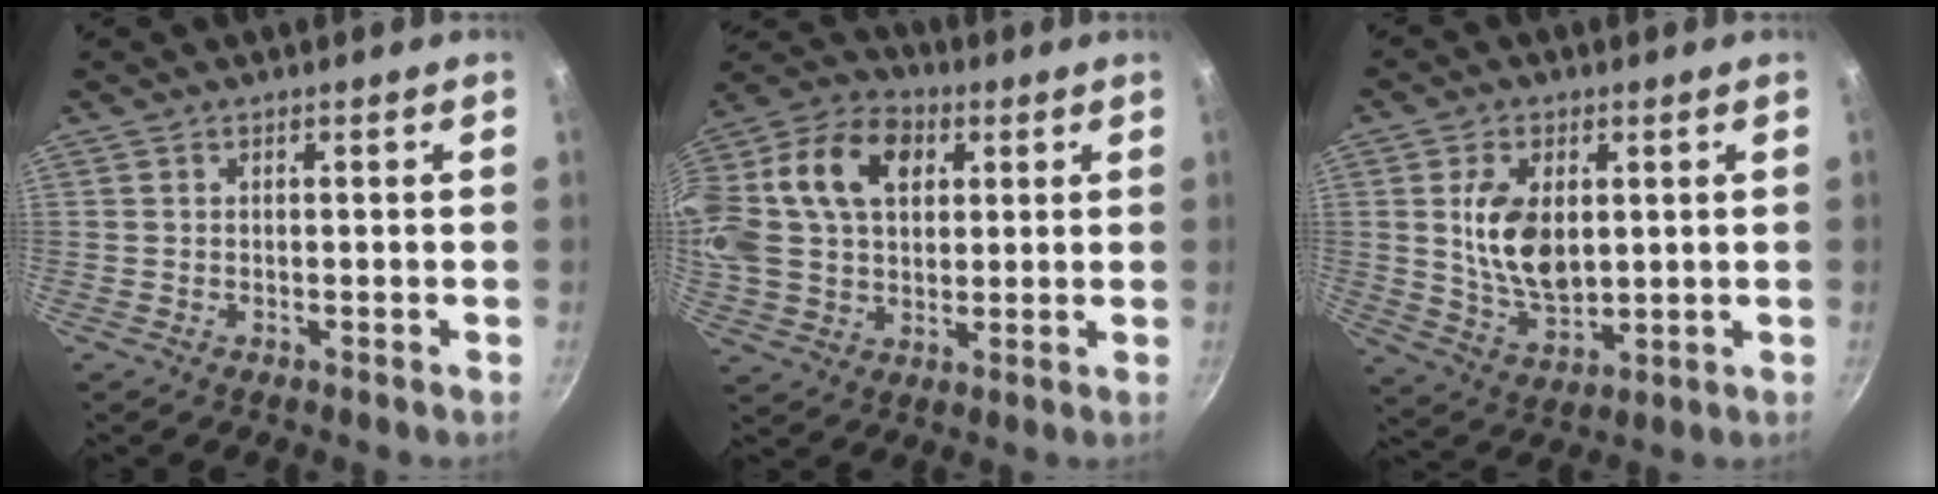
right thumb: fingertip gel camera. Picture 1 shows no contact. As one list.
[{"total": 26.7, "force": [7.8, 18.8, 17.2], "torque": [-0.374, 0.038, 0.129]}, {"total": 11.5, "force": [2.0, 7.0, 8.9], "torque": [-0.150, -0.020, 0.046]}]